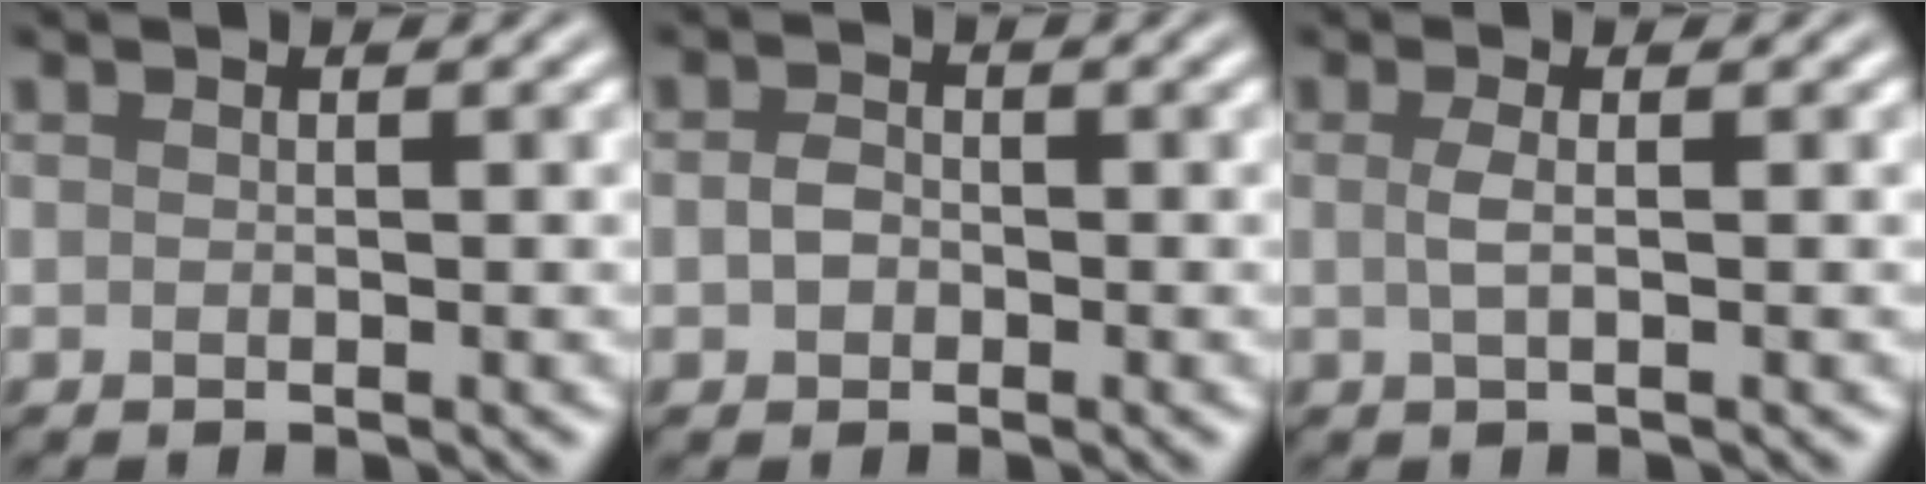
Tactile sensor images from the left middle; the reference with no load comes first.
{"total": 1.6, "force": [-0.3, 1.3, 0.9], "torque": [-0.023, 0.000, -0.010]}
{"total": 1.4, "force": [0.0, 0.4, 1.4], "torque": [-0.032, 0.003, -0.002]}